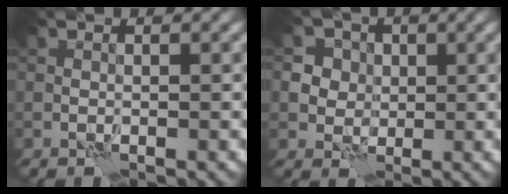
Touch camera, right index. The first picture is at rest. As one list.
[{"total": 4.8, "force": [1.7, 4.2, 1.7], "torque": [-0.025, 0.009, 0.021]}]